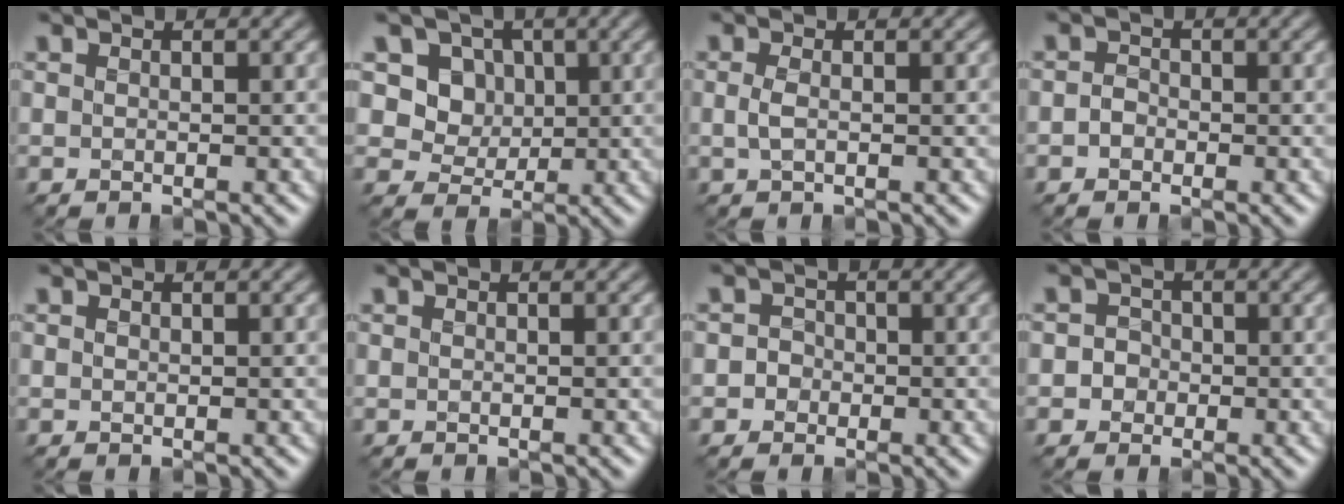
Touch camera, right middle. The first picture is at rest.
{"total": 6.4, "force": [2.1, 5.4, 2.7], "torque": [-0.061, -0.010, 0.033]}
{"total": 1.1, "force": [-0.4, 0.5, 0.9], "torque": [-0.025, -0.001, -0.010]}
{"total": 1.2, "force": [-0.8, 0.9, 0.4], "torque": [-0.003, 0.001, -0.022]}
{"total": 0.0}
{"total": 0.0}
{"total": 1.8, "force": [-0.3, 1.7, 0.5], "torque": [0.011, 0.004, -0.010]}
{"total": 2.0, "force": [-0.3, 1.9, 0.6], "torque": [0.010, 0.004, -0.012]}